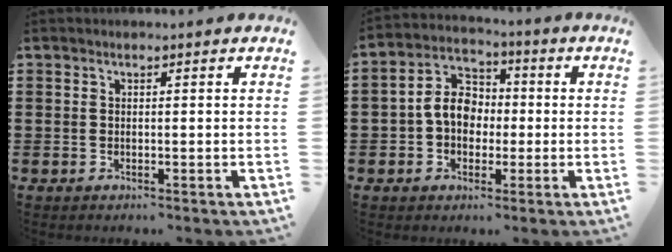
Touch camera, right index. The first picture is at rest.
{"total": 7.0, "force": [-0.5, 5.4, 4.4], "torque": [-0.107, 0.012, -0.013]}